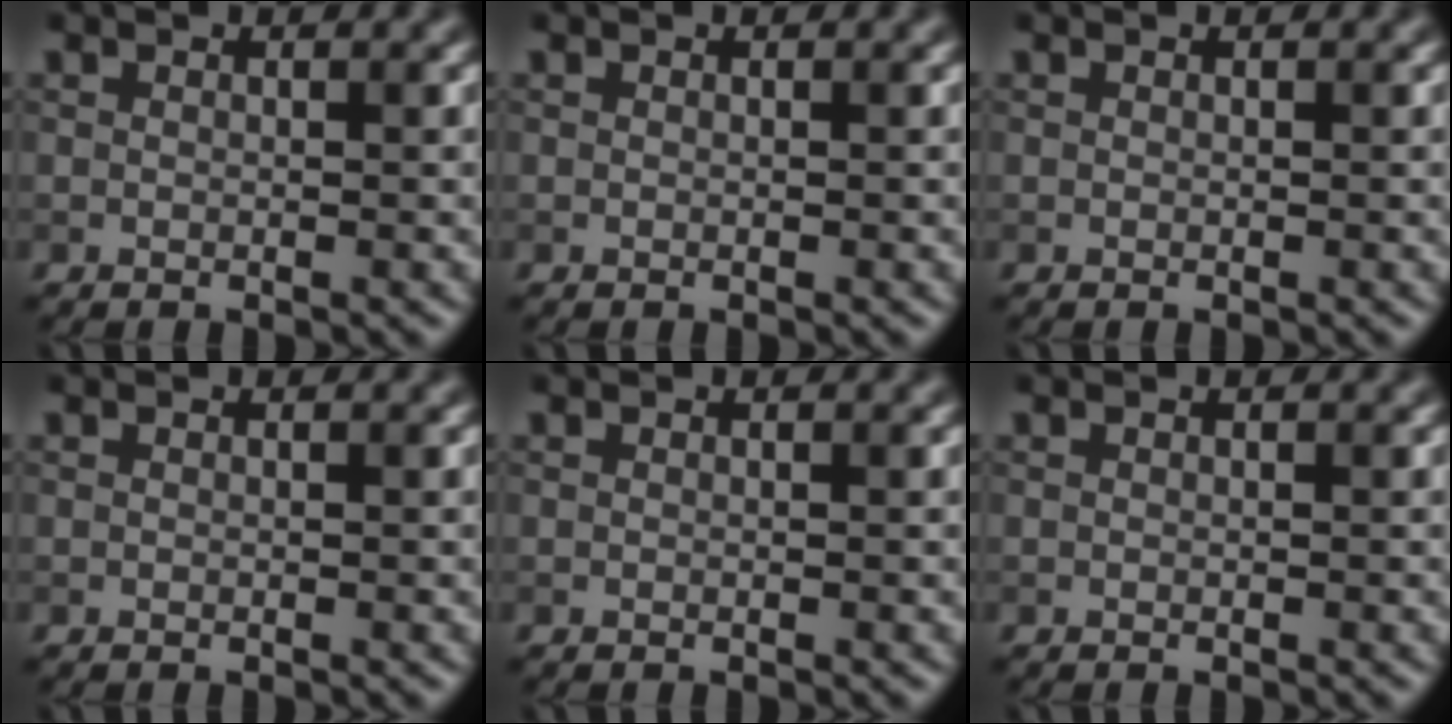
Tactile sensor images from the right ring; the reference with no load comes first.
{"total": 0.0}
{"total": 0.0}
{"total": 0.0}
{"total": 0.0}
{"total": 0.0}